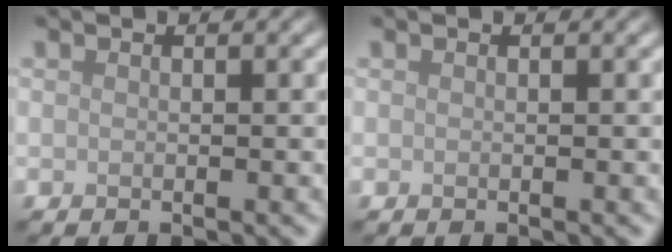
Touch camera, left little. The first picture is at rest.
{"total": 0.0}